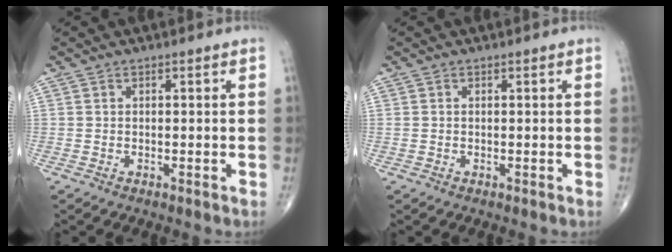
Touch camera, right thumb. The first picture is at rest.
{"total": 0.7, "force": [0.1, 0.4, 0.6], "torque": [-0.017, 0.008, 0.008]}